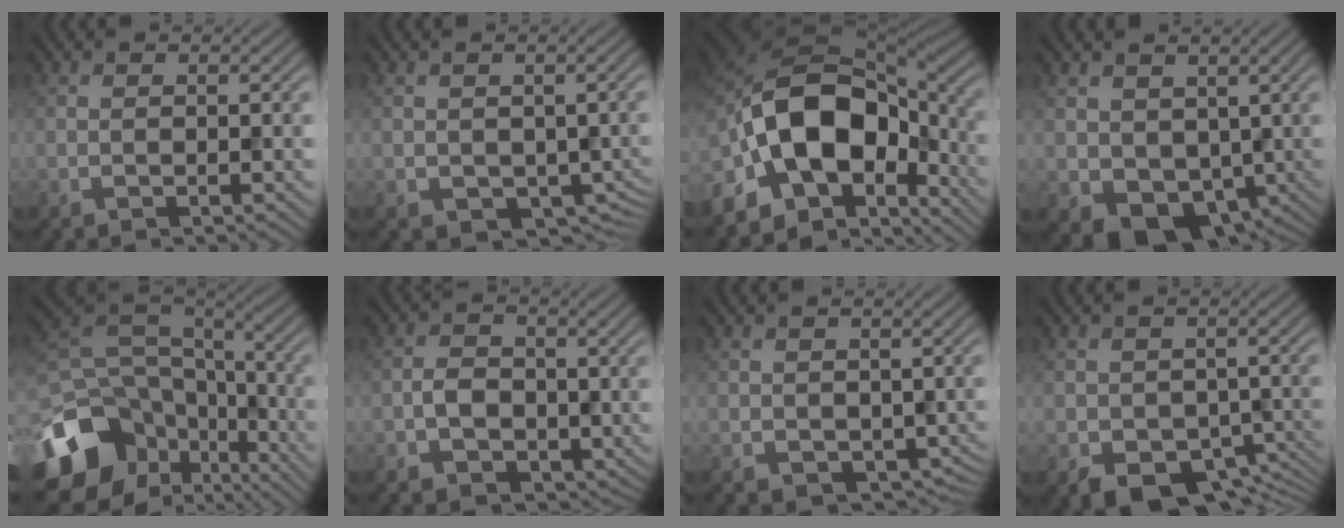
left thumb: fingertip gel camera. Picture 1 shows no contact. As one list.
[{"total": 3.5, "force": [-0.8, 2.8, 2.1], "torque": [-0.032, -0.026, 0.004]}, {"total": 15.1, "force": [-4.7, 9.6, 10.6], "torque": [-0.193, -0.004, -0.097]}, {"total": 5.7, "force": [-0.1, 4.8, 3.1], "torque": [-0.064, -0.032, 0.009]}, {"total": 18.1, "force": [-8.9, 13.4, 8.3], "torque": [-0.230, -0.046, -0.110]}, {"total": 3.9, "force": [-1.0, 3.3, 1.8], "torque": [-0.026, -0.011, -0.017]}, {"total": 2.6, "force": [-0.4, 2.1, 1.4], "torque": [-0.023, -0.021, 0.007]}, {"total": 6.1, "force": [-3.5, 4.1, 2.8], "torque": [-0.036, -0.032, -0.040]}]